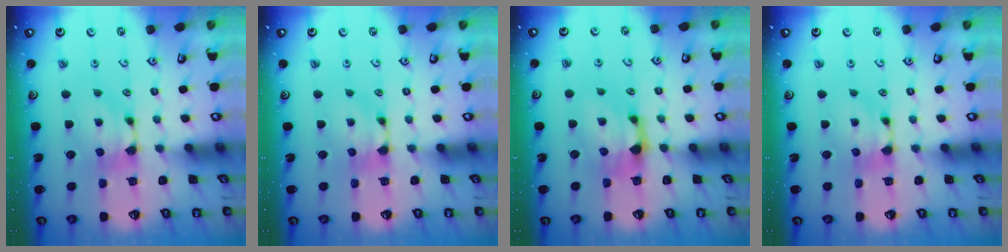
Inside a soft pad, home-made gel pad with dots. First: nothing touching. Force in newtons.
{"total": 0.0}
{"total": 2.1, "press": 1.6, "slide": 1.4}
{"total": 0.0}